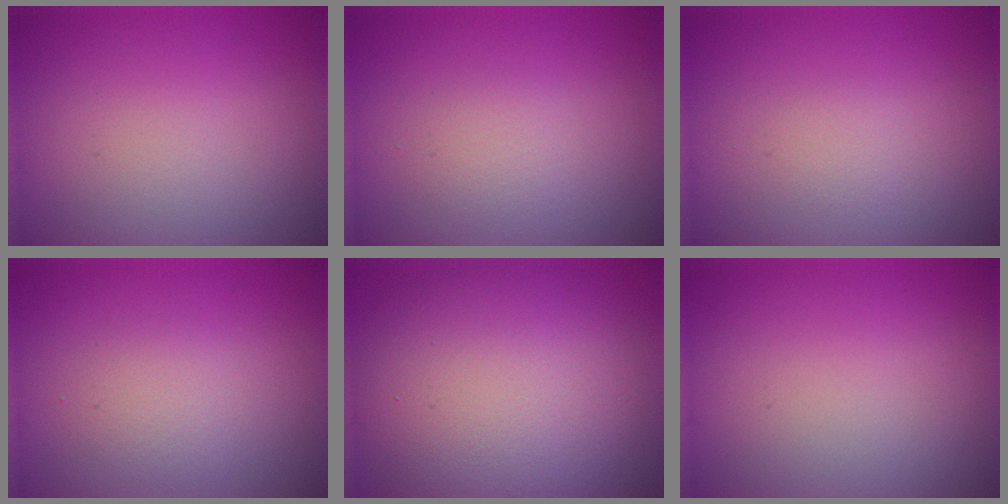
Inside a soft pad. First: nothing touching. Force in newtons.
{"total": 1.4, "press": 1.4, "slide": 0.1}
{"total": 0.7, "press": 0.7, "slide": 0.0}
{"total": 1.9, "press": 1.9, "slide": 0.1}
{"total": 12.9, "press": 12.9, "slide": 0.8}
{"total": 0.0}